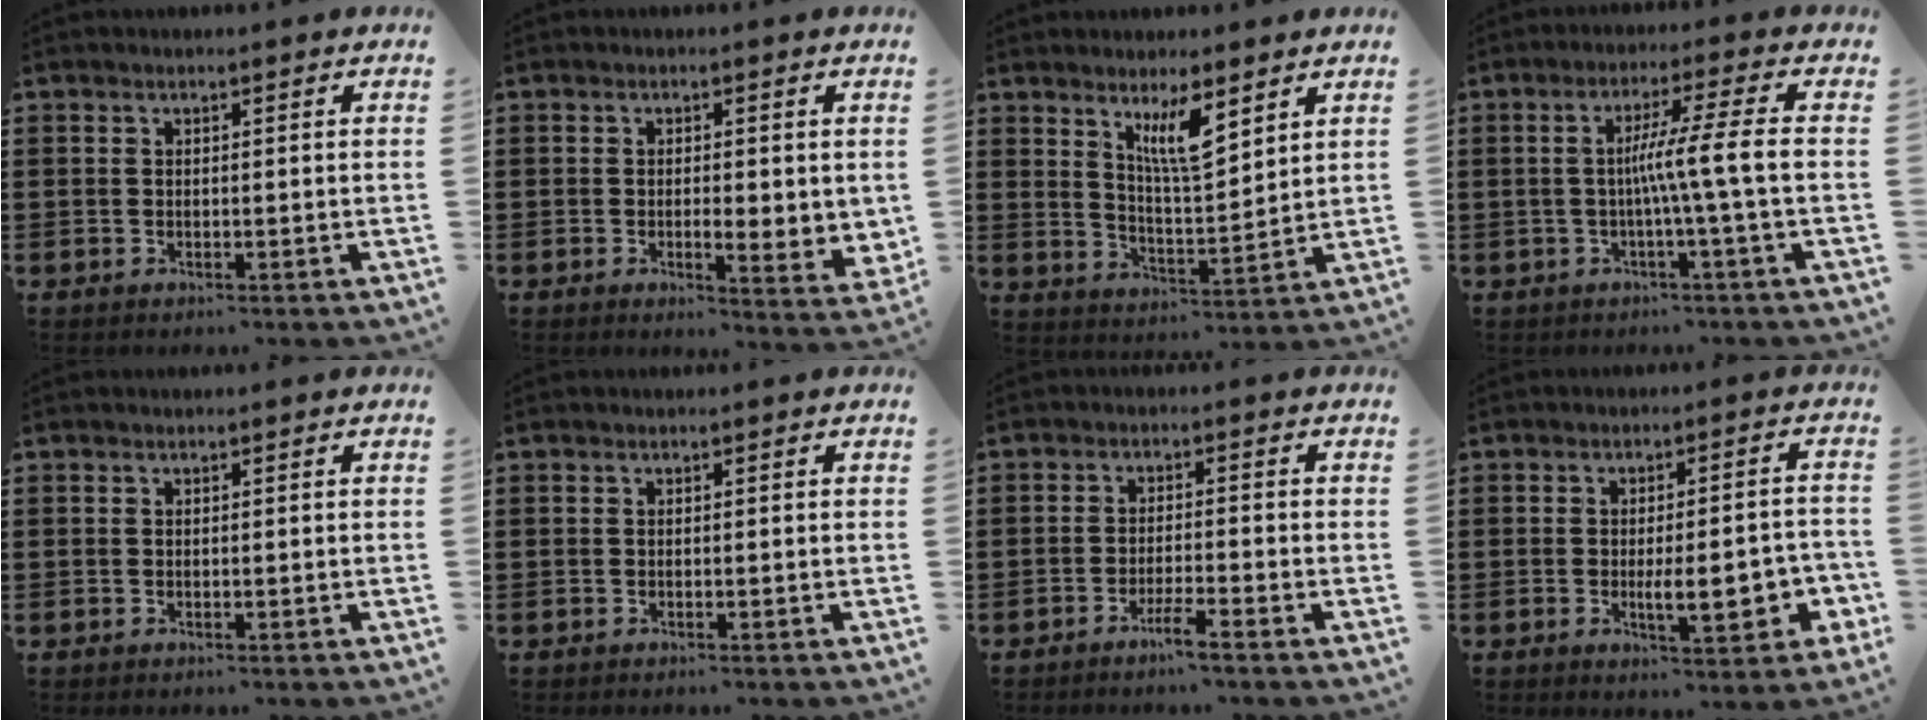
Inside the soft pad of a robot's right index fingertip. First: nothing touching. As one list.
[{"total": 2.7, "force": [0.0, 1.1, 2.5], "torque": [-0.047, 0.006, 0.000]}, {"total": 7.3, "force": [4.6, 1.6, 5.4], "torque": [-0.100, -0.014, 0.077]}, {"total": 7.0, "force": [-0.9, -1.1, 6.8], "torque": [-0.122, -0.007, -0.025]}, {"total": 0.0}, {"total": 0.0}, {"total": 3.2, "force": [-2.5, -0.3, 2.0], "torque": [-0.041, -0.003, -0.048]}, {"total": 8.0, "force": [-1.9, 2.4, 7.4], "torque": [-0.094, -0.011, -0.030]}]